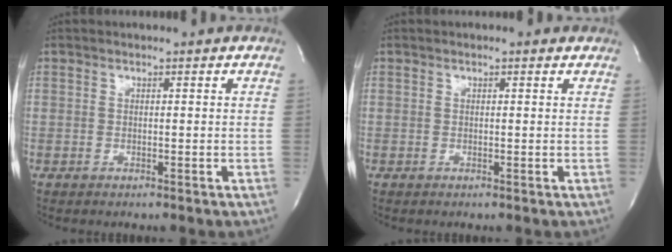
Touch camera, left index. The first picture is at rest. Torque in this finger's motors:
{"motor_torque": [0.21, 0.00, -0.04, -0.01]}